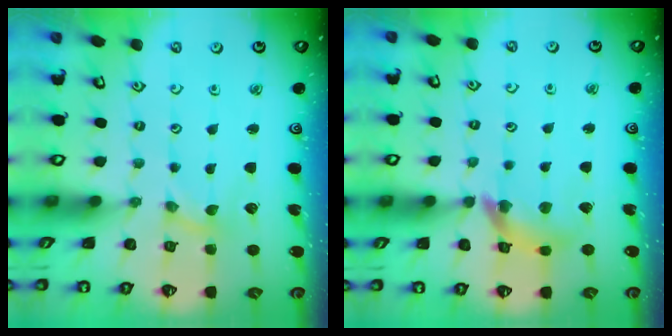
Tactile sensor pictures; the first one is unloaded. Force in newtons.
{"total": 10.8, "press": 10.7, "slide": 1.3}